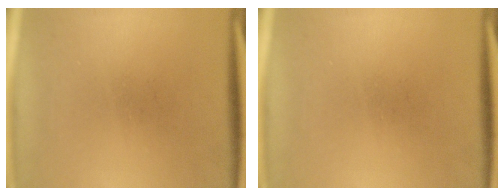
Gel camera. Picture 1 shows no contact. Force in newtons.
{"total": 0.0}